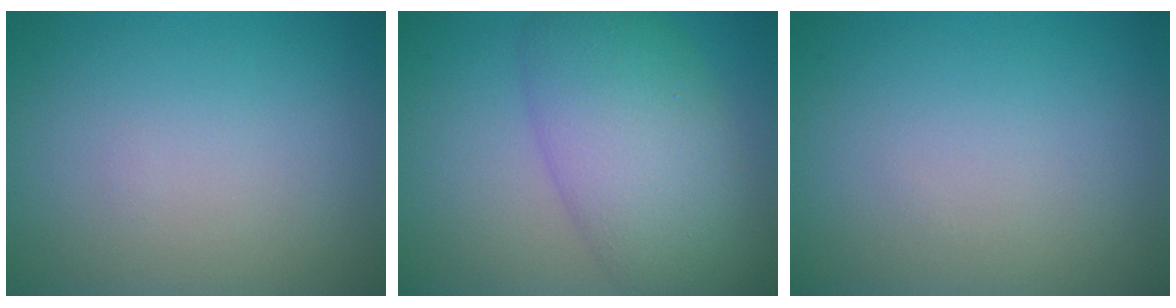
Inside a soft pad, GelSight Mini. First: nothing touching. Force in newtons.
{"total": 8.5, "press": 8.5, "slide": 0.5}
{"total": 0.0}